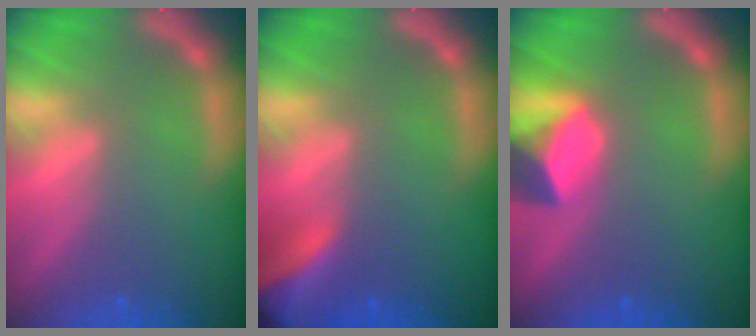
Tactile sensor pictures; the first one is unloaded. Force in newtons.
{"total": 8.4}
{"total": 4.9}